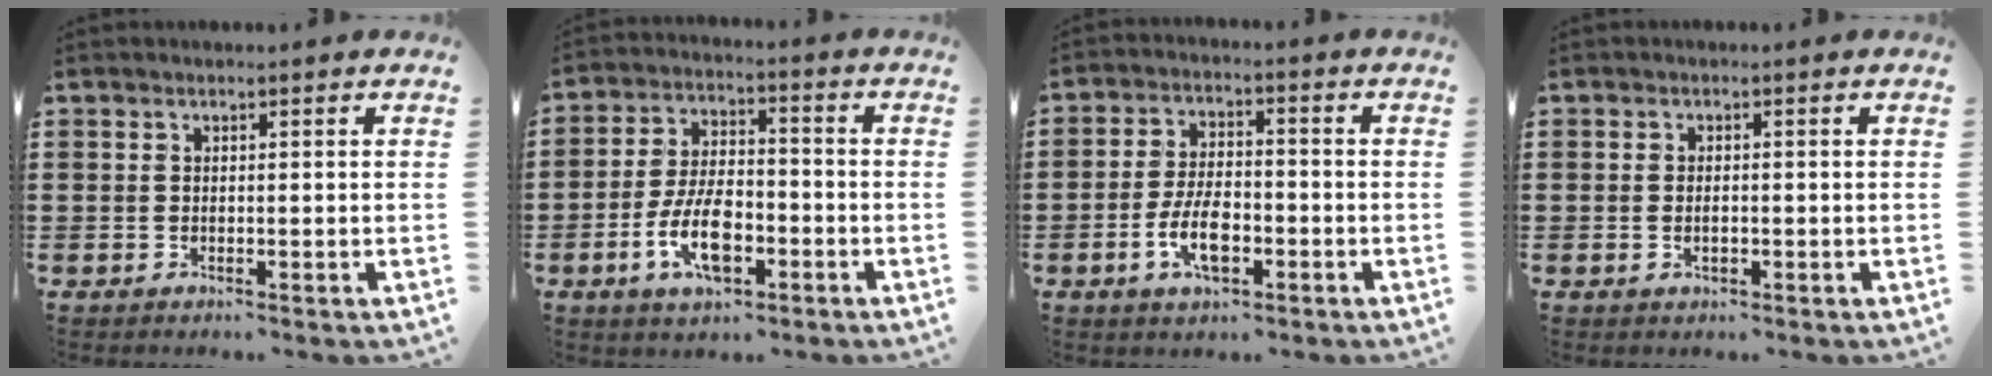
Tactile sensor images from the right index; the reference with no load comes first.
{"total": 9.5, "force": [-3.8, 4.4, 7.5], "torque": [-0.170, -0.006, -0.071]}
{"total": 7.1, "force": [-2.6, 3.2, 5.7], "torque": [-0.130, -0.003, -0.052]}
{"total": 1.4, "force": [-0.3, 0.5, 1.3], "torque": [-0.025, -0.001, -0.005]}